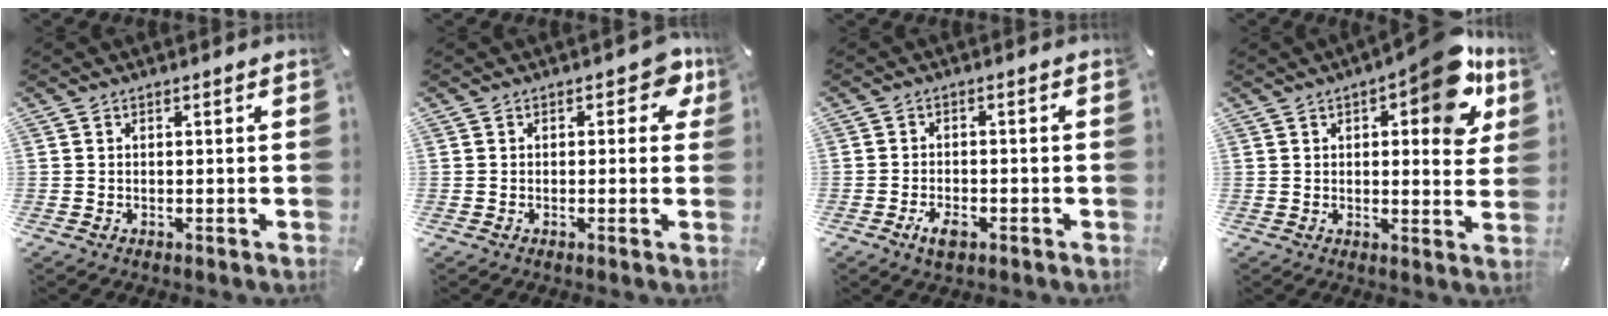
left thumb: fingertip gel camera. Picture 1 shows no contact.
{"total": 4.7, "force": [1.8, 2.8, 3.4], "torque": [-0.031, -0.003, 0.023]}
{"total": 3.7, "force": [-2.0, 1.9, 2.5], "torque": [-0.060, 0.002, -0.040]}
{"total": 14.4, "force": [7.3, 6.1, 10.8], "torque": [-0.134, -0.041, 0.119]}